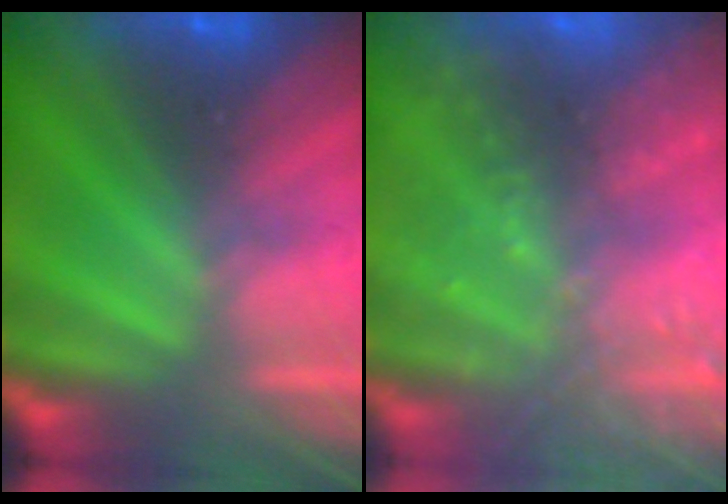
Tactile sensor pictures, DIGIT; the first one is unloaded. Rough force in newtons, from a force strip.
{"total": 8.5}